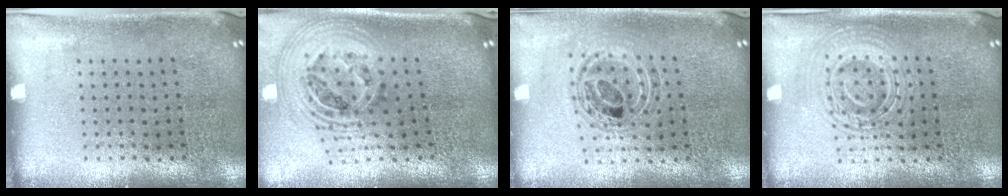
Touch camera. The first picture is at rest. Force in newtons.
{"total": 2.7, "press": 1.9, "slide": 1.9}
{"total": 0.8, "press": 0.8, "slide": 0.1}
{"total": 2.9, "press": 2.8, "slide": 0.5}